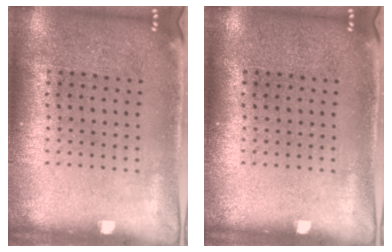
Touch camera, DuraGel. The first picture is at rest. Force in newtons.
{"total": 0.0}